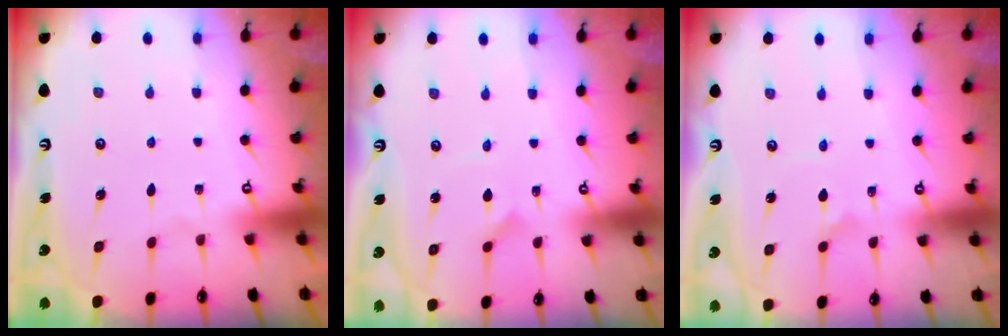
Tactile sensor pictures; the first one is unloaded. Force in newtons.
{"total": 0.0}
{"total": 1.4, "press": 1.4, "slide": 0.4}